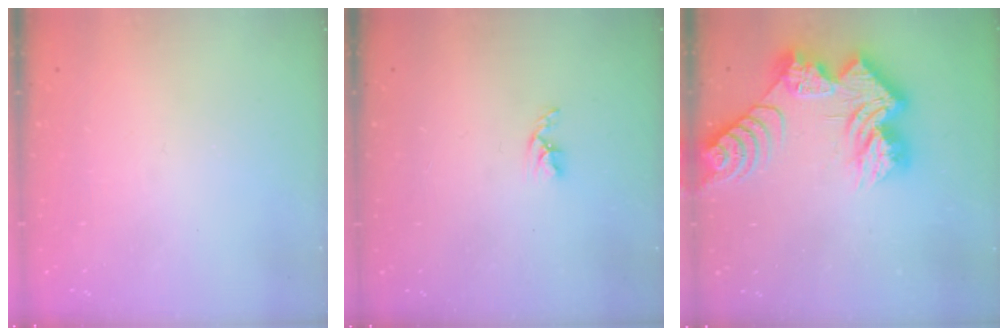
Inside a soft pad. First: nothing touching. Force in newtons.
{"total": 2.7, "press": 2.7, "slide": 0.5}
{"total": 19.6, "press": 19.6, "slide": 1.4}